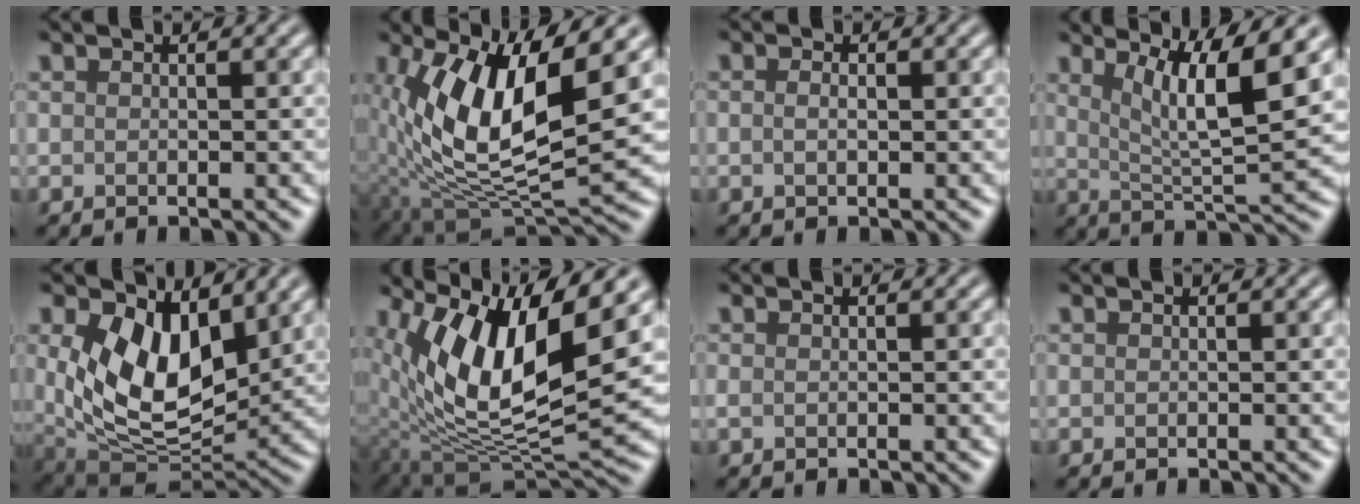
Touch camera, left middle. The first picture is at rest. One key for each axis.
{"total": 12.0, "fx": 2.8, "fy": 4.5, "fz": 10.8, "tx": -0.211, "ty": -0.004, "tz": 0.054}
{"total": 0.6, "fx": 0.2, "fy": 0.3, "fz": 0.5, "tx": -0.007, "ty": -0.005, "tz": -0.001}
{"total": 7.7, "fx": 3.4, "fy": 1.4, "fz": 6.8, "tx": -0.110, "ty": -0.002, "tz": 0.063}
{"total": 9.9, "fx": 2.8, "fy": 5.9, "fz": 7.5, "tx": -0.148, "ty": -0.024, "tz": 0.059}
{"total": 12.8, "fx": 4.7, "fy": 5.0, "fz": 10.9, "tx": -0.200, "ty": 0.003, "tz": 0.087}
{"total": 0.0}
{"total": 0.0}